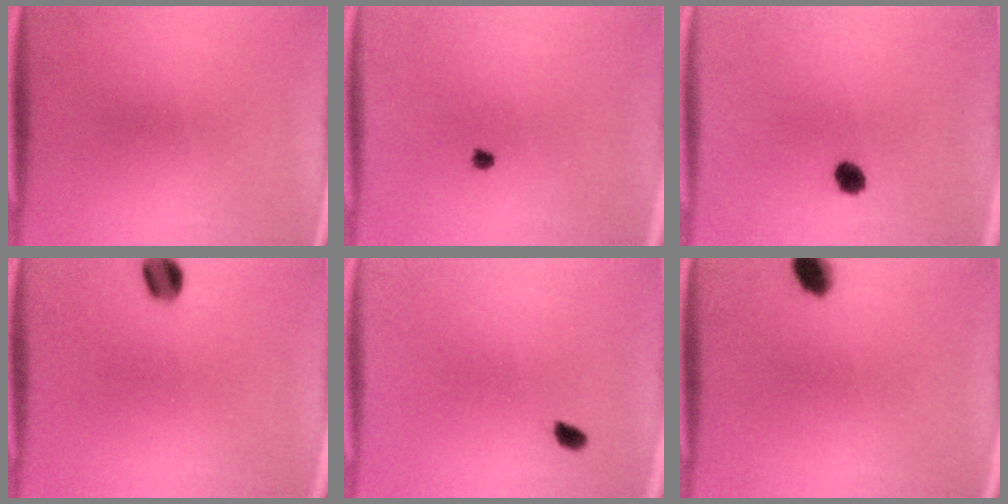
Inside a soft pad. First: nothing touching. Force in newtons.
{"total": 0.6}
{"total": 2.9}
{"total": 4.3}
{"total": 1.5}
{"total": 4.2}